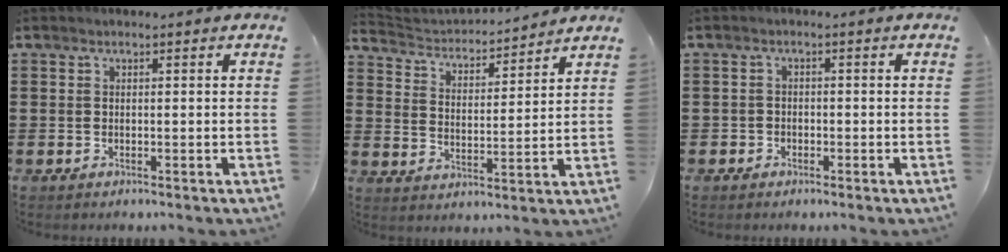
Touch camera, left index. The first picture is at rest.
{"total": 3.0, "force": [3.0, 0.4, 0.1], "torque": [-0.022, -0.030, 0.044]}
{"total": 1.3, "force": [-1.0, 0.9, -0.1], "torque": [-0.005, 0.002, -0.024]}